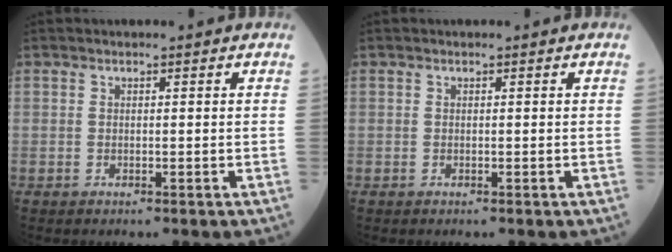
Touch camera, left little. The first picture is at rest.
{"total": 0.0}